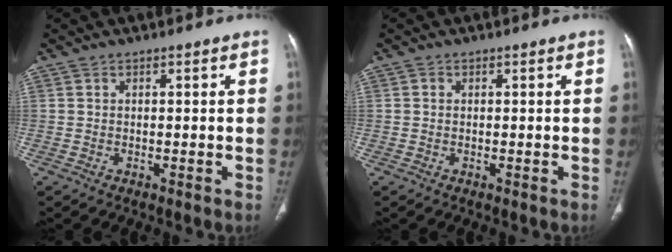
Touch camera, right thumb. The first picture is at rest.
{"total": 0.0}